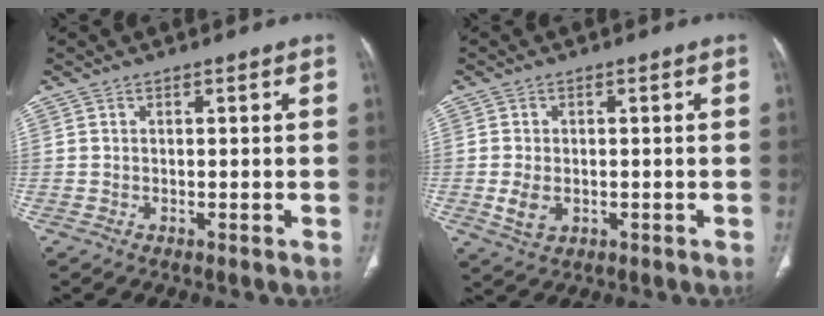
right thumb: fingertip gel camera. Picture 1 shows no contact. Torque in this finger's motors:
{"motor_torque": [-0.15, 0.34, 0.42, 0.33, 0.13]}